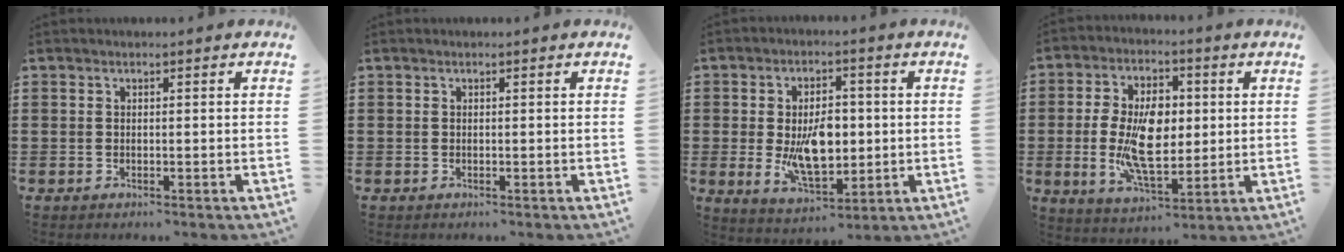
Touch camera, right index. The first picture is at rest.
{"total": 0.0}
{"total": 9.6, "force": [-0.5, 5.4, 7.9], "torque": [-0.135, 0.002, -0.013]}
{"total": 11.1, "force": [0.0, 6.1, 9.3], "torque": [-0.181, 0.004, -0.003]}